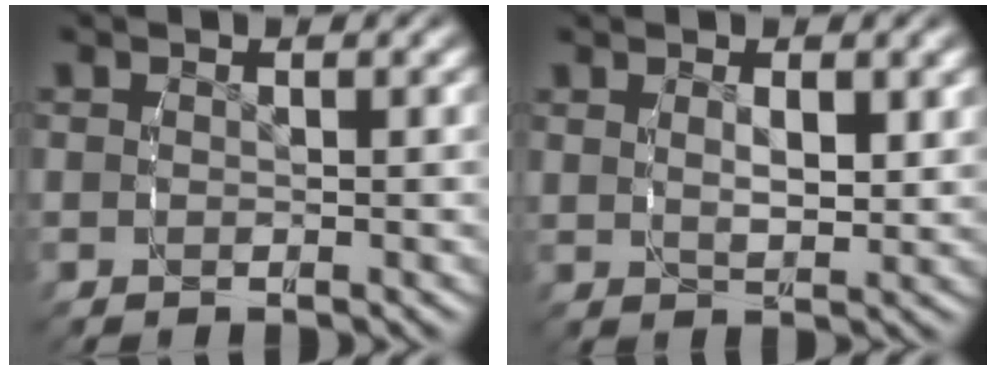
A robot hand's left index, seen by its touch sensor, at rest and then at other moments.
{"total": 1.9, "force": [1.1, 0.3, 1.5], "torque": [-0.029, -0.009, 0.027]}